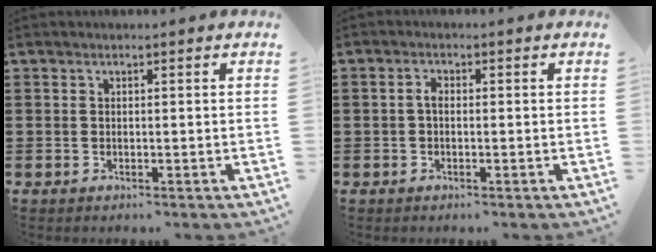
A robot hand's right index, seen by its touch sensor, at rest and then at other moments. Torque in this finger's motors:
{"motor_torque": [0.50, -0.42, 0.25, 0.05]}